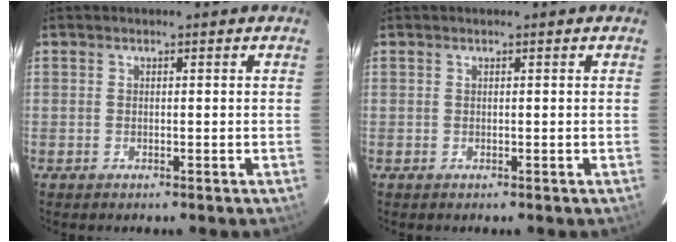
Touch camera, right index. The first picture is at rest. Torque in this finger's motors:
{"motor_torque": [-0.09, -0.04, 0.03, 0.01]}